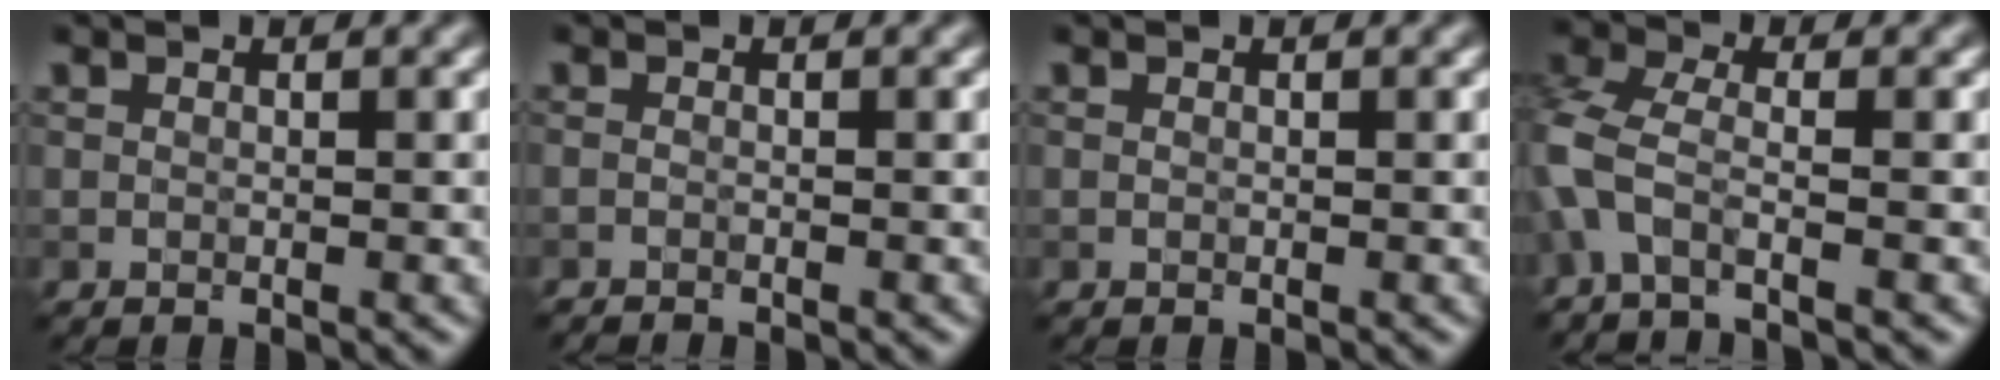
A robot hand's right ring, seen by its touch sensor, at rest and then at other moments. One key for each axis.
{"total": 0.9, "fx": -0.8, "fy": 0.1, "fz": 0.3, "tx": -0.001, "ty": -0.009, "tz": -0.017}
{"total": 0.0}
{"total": 4.3, "fx": -2.0, "fy": 1.6, "fz": 3.4, "tx": -0.091, "ty": -0.007, "tz": -0.056}